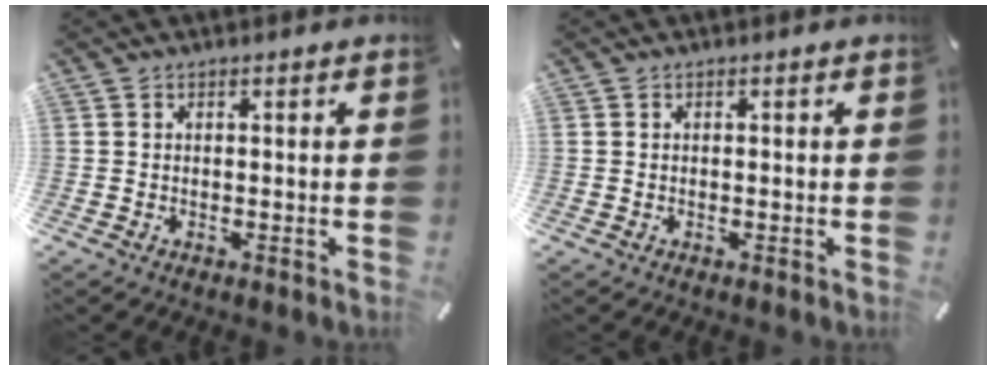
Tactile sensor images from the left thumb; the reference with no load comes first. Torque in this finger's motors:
{"motor_torque": [0.02, 0.08, 0.05, -0.02, 0.00]}